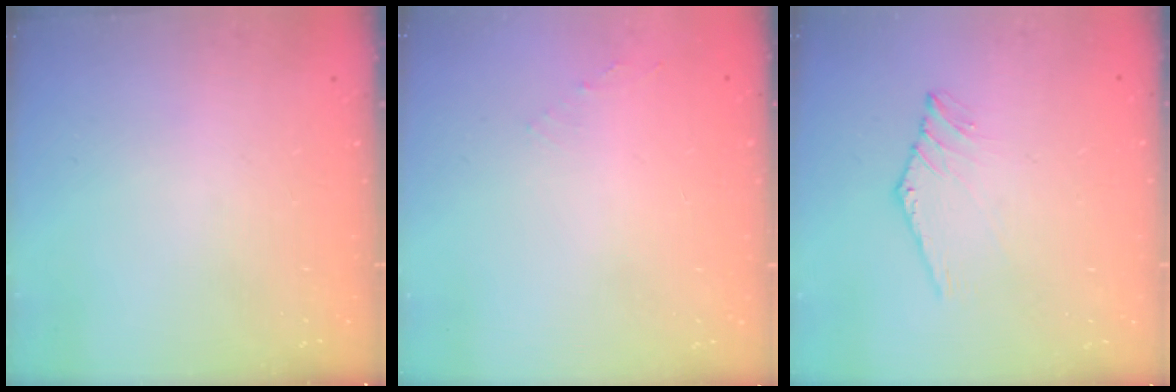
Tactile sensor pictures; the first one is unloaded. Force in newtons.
{"total": 0.6, "press": 0.5, "slide": 0.3}
{"total": 0.9, "press": 0.8, "slide": 0.3}